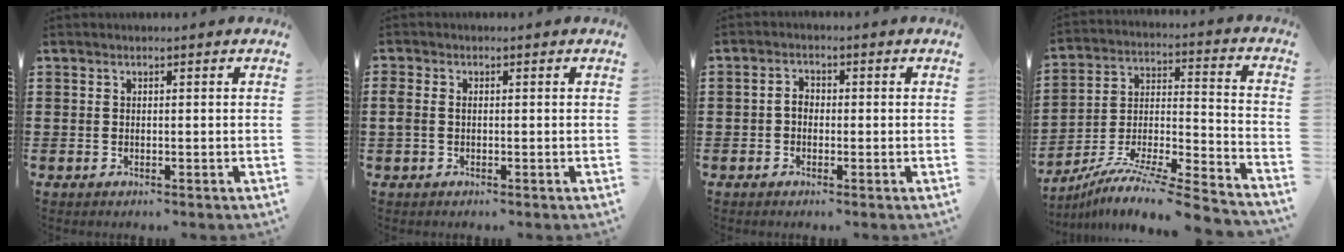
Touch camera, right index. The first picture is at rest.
{"total": 1.4, "force": [-0.1, 1.1, 0.8], "torque": [-0.027, 0.004, -0.006]}
{"total": 2.3, "force": [-0.5, 1.5, 1.6], "torque": [-0.040, 0.002, -0.012]}
{"total": 9.1, "force": [-7.9, 0.1, 4.5], "torque": [-0.077, 0.001, -0.161]}